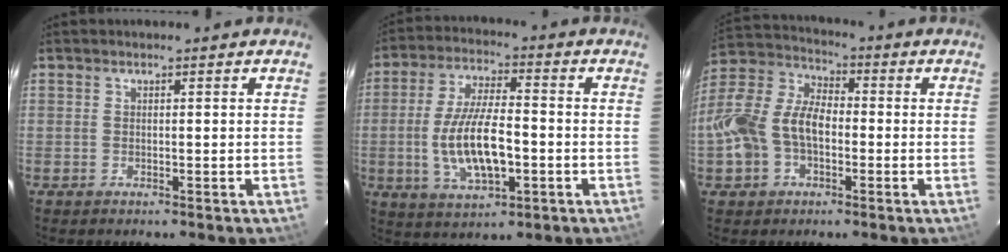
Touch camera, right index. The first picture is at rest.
{"total": 13.1, "force": [-2.6, 5.0, 11.9], "torque": [-0.238, -0.006, -0.040]}
{"total": 14.0, "force": [-3.3, 9.4, 9.9], "torque": [-0.219, 0.020, -0.062]}